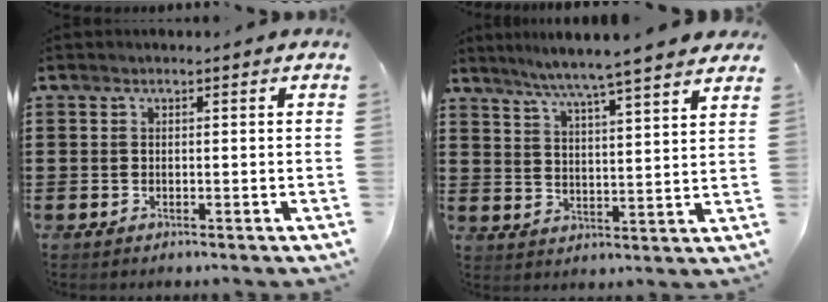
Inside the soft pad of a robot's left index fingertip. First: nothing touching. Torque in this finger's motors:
{"motor_torque": [1.48, -0.66, 0.52, 0.11]}